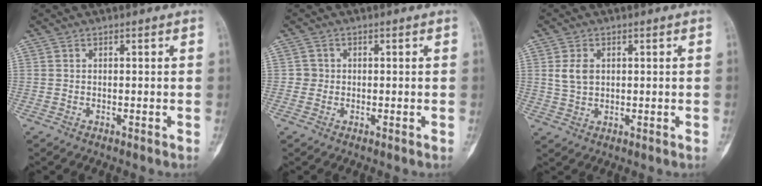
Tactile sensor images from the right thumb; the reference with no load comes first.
{"total": 1.6, "force": [-0.1, 1.6, 0.1], "torque": [0.009, 0.006, -0.004]}
{"total": 4.0, "force": [0.9, 2.9, 2.7], "torque": [-0.044, -0.001, 0.024]}